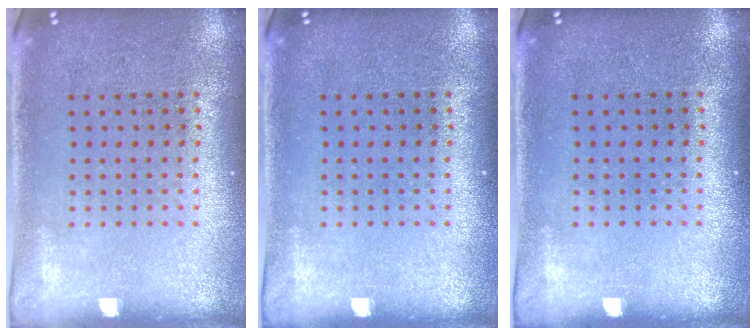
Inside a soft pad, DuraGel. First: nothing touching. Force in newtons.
{"total": 0.0}
{"total": 0.0}